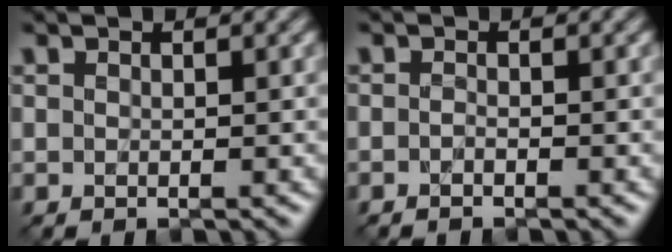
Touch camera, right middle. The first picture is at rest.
{"total": 0.7, "force": [-0.5, 0.3, 0.4], "torque": [-0.004, -0.007, -0.009]}